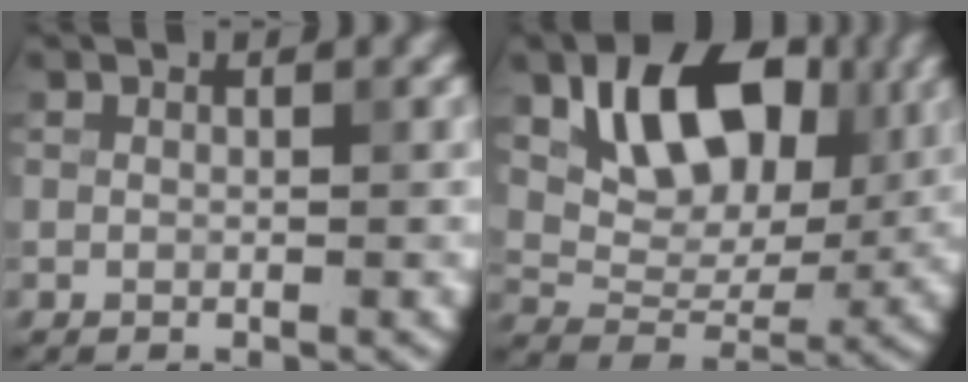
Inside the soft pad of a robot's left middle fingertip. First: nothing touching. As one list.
[{"total": 9.3, "force": [3.4, 5.9, 6.3], "torque": [-0.105, -0.006, 0.053]}]